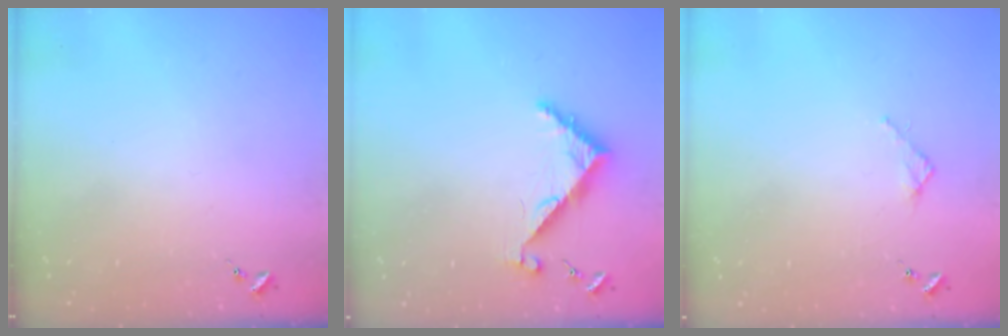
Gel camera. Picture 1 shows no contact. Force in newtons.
{"total": 6.3, "press": 6.3, "slide": 0.5}
{"total": 2.4, "press": 2.3, "slide": 0.3}